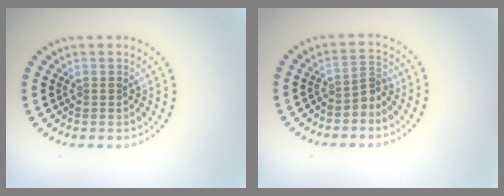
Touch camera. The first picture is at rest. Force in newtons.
{"total": 1.9, "press": 1.4, "slide": 1.2}